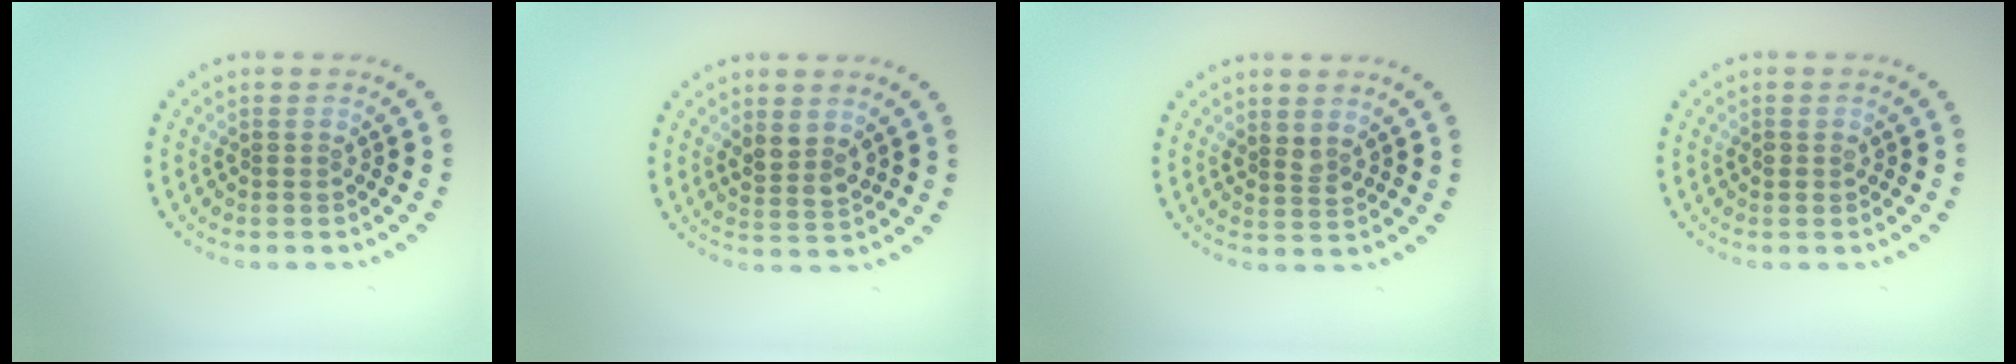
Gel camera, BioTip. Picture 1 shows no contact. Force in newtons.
{"total": 2.1, "press": 1.7, "slide": 1.1}
{"total": 1.3, "press": 1.1, "slide": 0.7}
{"total": 0.9, "press": 0.8, "slide": 0.3}